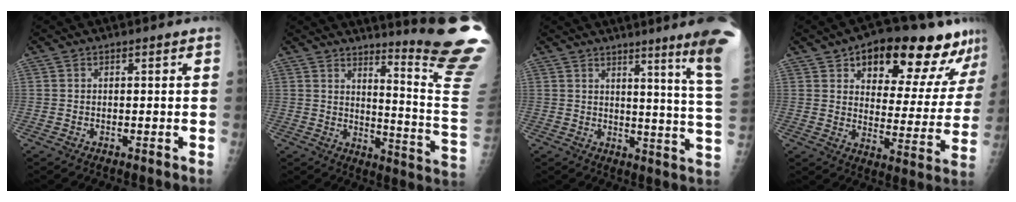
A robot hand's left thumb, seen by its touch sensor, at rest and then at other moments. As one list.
[{"total": 19.0, "force": [16.5, -2.1, 9.2], "torque": [-0.115, -0.207, 0.203]}, {"total": 14.9, "force": [9.7, -1.3, 11.3], "torque": [-0.136, -0.081, 0.108]}, {"total": 20.5, "force": [13.4, 8.3, 13.1], "torque": [-0.128, -0.047, 0.191]}]